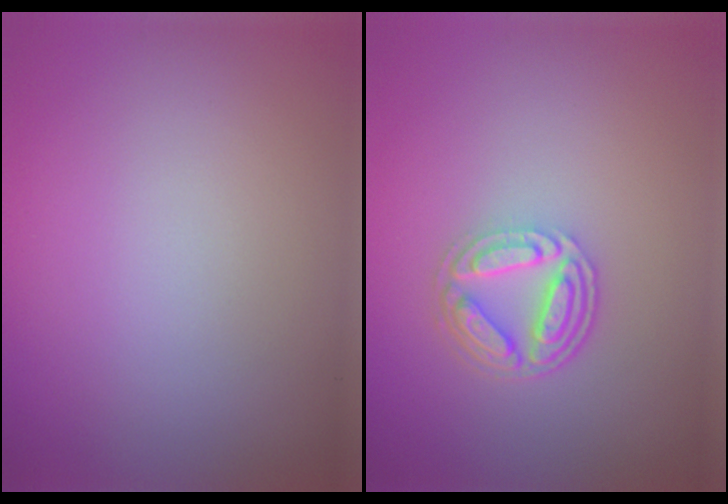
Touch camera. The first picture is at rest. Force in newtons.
{"total": 4.4, "press": 3.3, "slide": 2.9}